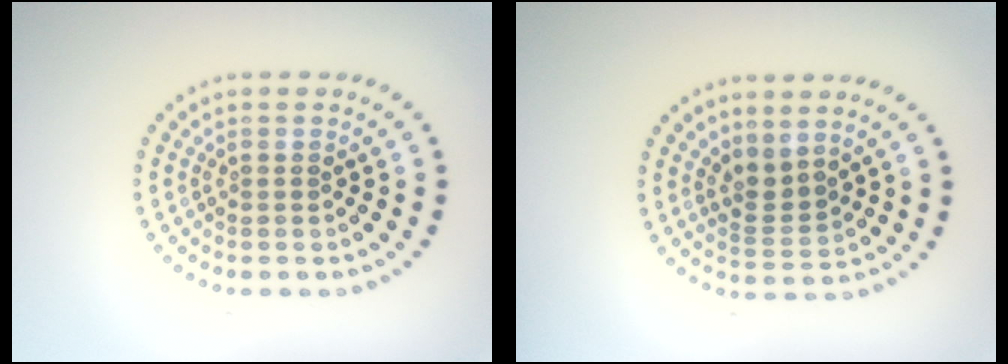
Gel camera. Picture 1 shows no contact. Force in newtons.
{"total": 2.3, "press": 1.5, "slide": 1.7}